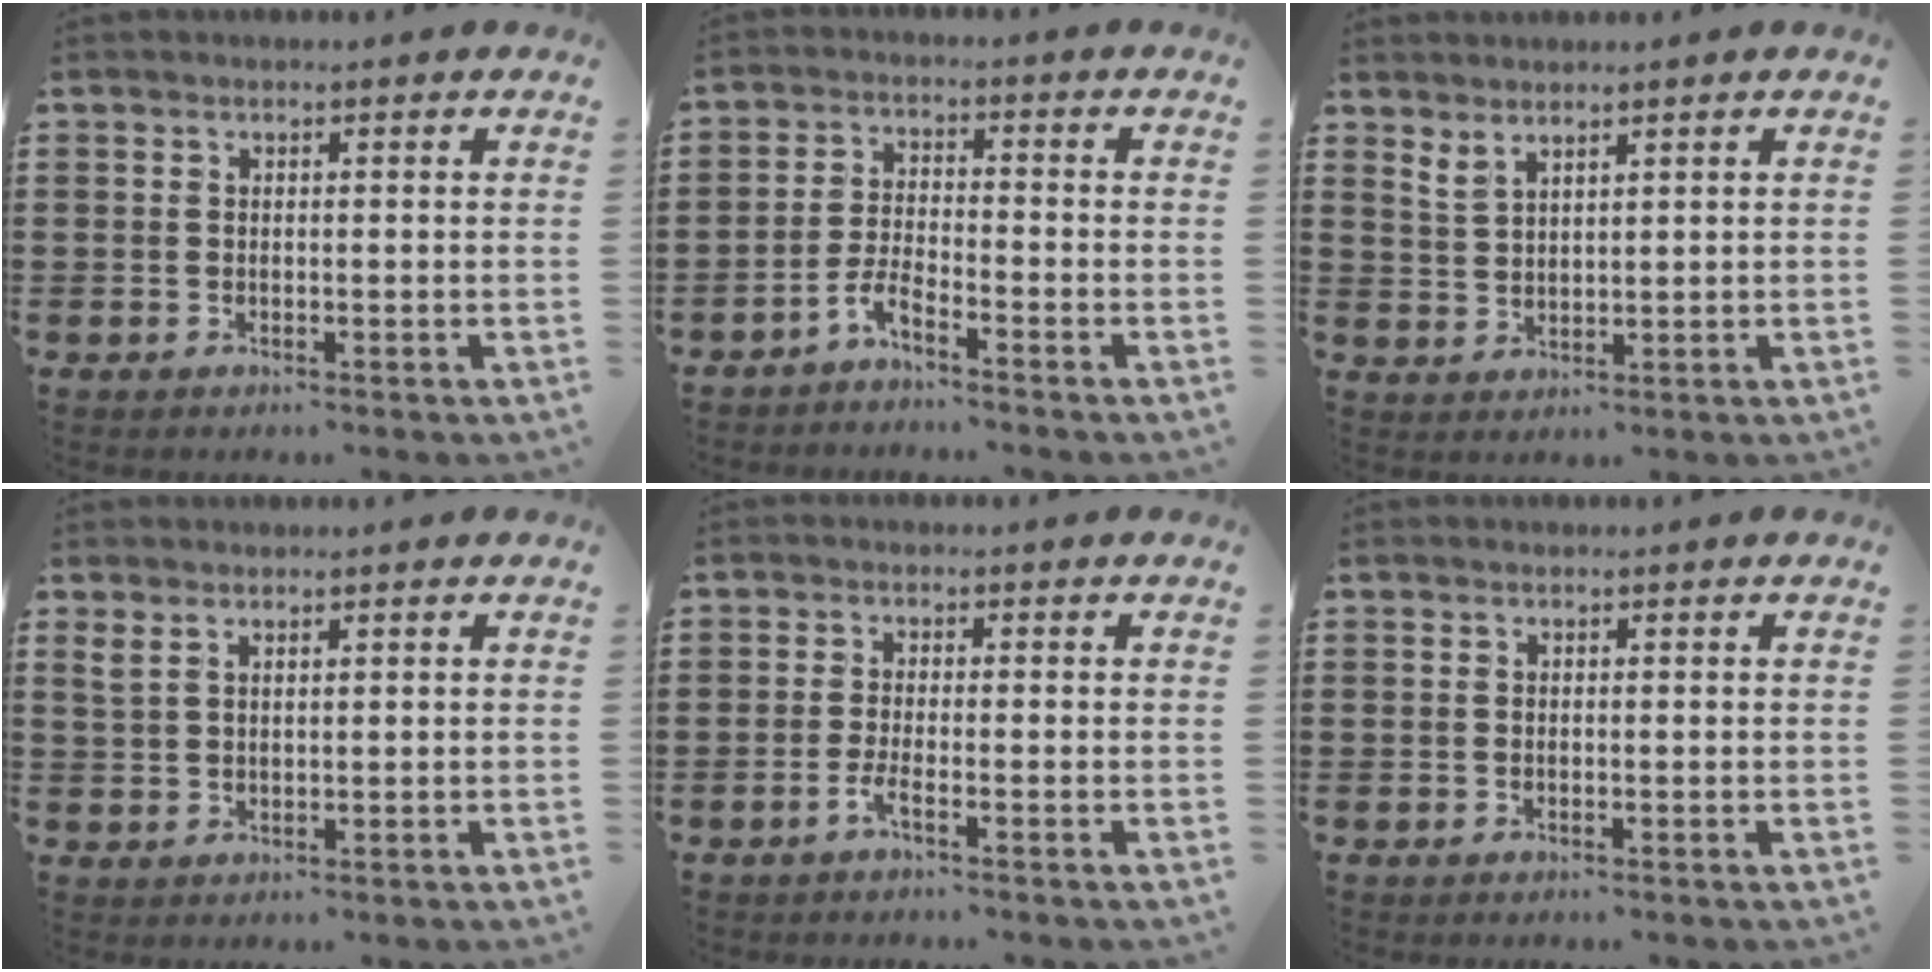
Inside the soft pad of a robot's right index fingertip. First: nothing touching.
{"total": 3.6, "force": [-3.3, 0.1, 1.6], "torque": [-0.046, -0.001, -0.069]}
{"total": 2.3, "force": [2.2, 0.5, 0.7], "torque": [-0.017, 0.006, 0.042]}
{"total": 2.0, "force": [1.5, 0.7, 1.0], "torque": [-0.022, 0.004, 0.029]}
{"total": 2.3, "force": [-1.4, -0.1, 1.8], "torque": [-0.046, -0.010, -0.031]}
{"total": 0.0}